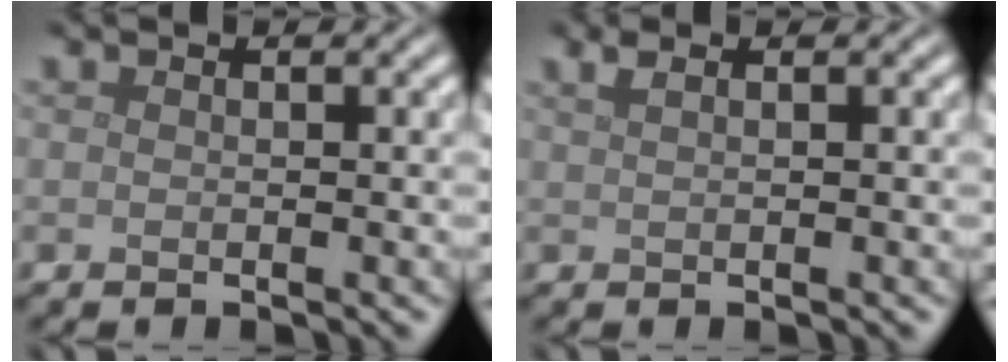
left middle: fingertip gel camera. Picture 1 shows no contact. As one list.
[{"total": 1.5, "force": [0.9, 0.6, 1.1], "torque": [-0.019, 0.003, 0.013]}]